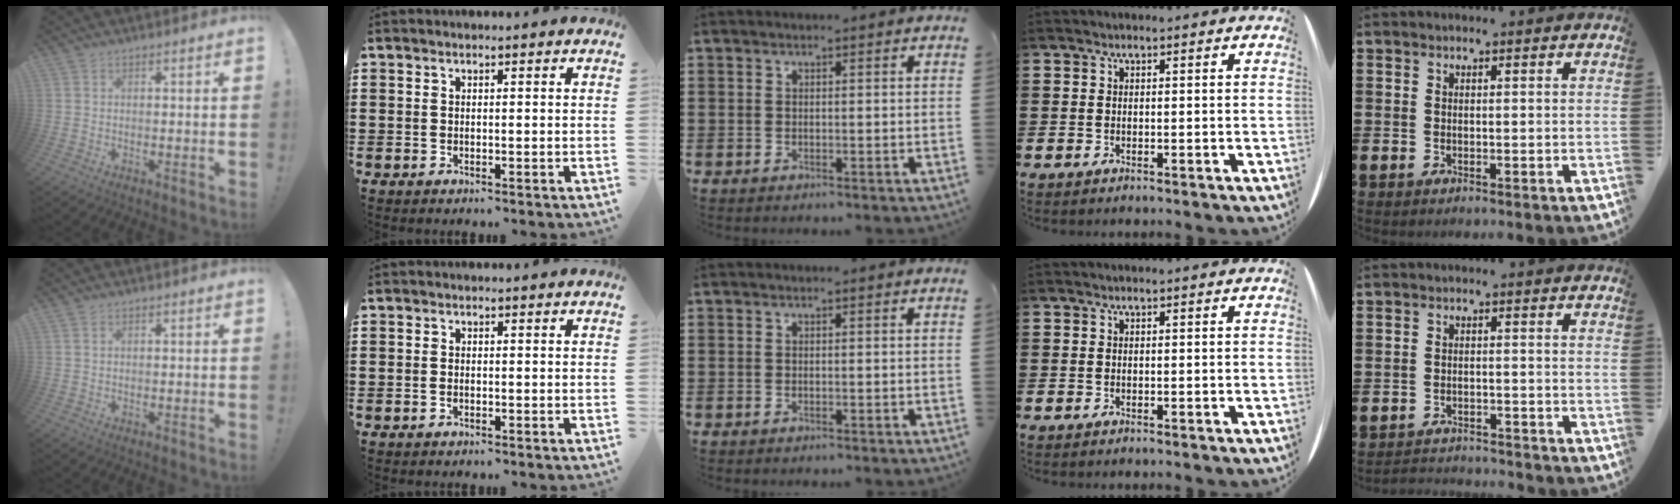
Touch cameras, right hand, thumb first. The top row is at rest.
{"thumb": {"total": 0.9, "force": [0.5, 0.6, 0.3], "torque": [-0.004, 0.001, 0.008]}, "index": {"total": 0.7, "force": [-0.3, 0.4, 0.5], "torque": [-0.012, -0.001, -0.006]}, "little": {"total": 2.2, "force": [-2.2, 0.0, -0.3], "torque": [-0.002, 0.003, -0.048]}}